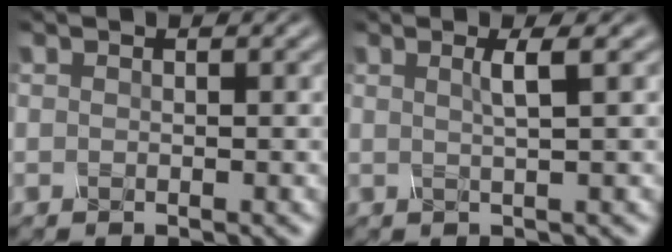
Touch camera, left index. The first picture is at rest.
{"total": 2.1, "force": [0.6, 0.5, 1.9], "torque": [-0.030, 0.004, 0.005]}